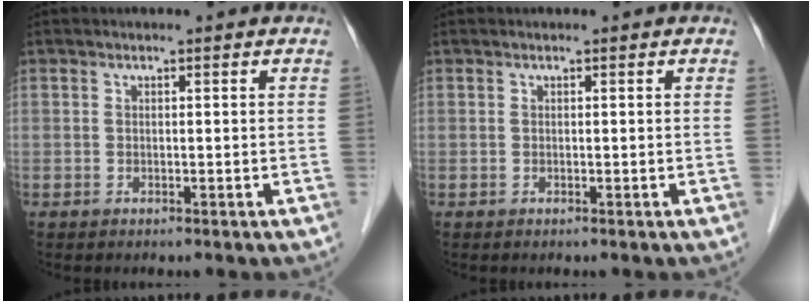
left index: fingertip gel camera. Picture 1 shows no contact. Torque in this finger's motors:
{"motor_torque": [-0.01, 0.01, 0.00, -0.01]}